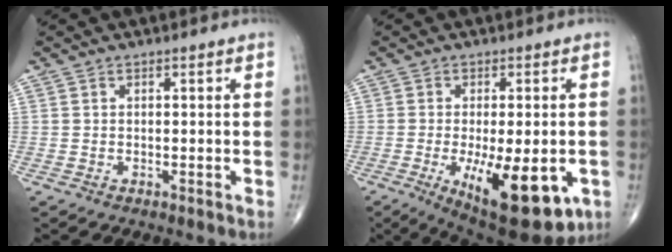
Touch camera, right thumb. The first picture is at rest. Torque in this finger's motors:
{"motor_torque": [-0.12, 0.69, 0.30, -0.20, 0.12]}